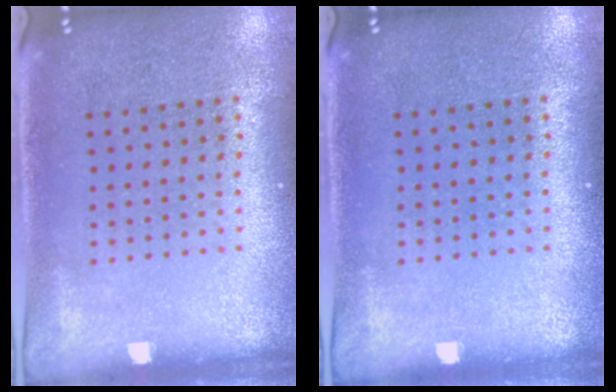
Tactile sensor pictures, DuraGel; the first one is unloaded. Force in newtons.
{"total": 0.0}